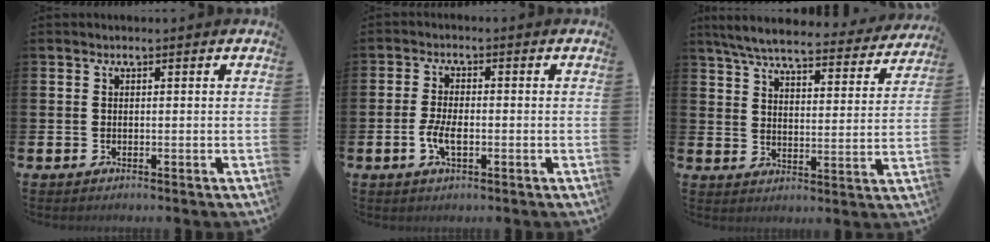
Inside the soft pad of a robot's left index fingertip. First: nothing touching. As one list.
[{"total": 3.7, "force": [-0.9, 1.7, 3.2], "torque": [-0.068, 0.005, -0.016]}, {"total": 6.8, "force": [6.2, 1.1, 2.6], "torque": [-0.072, -0.040, 0.105]}]